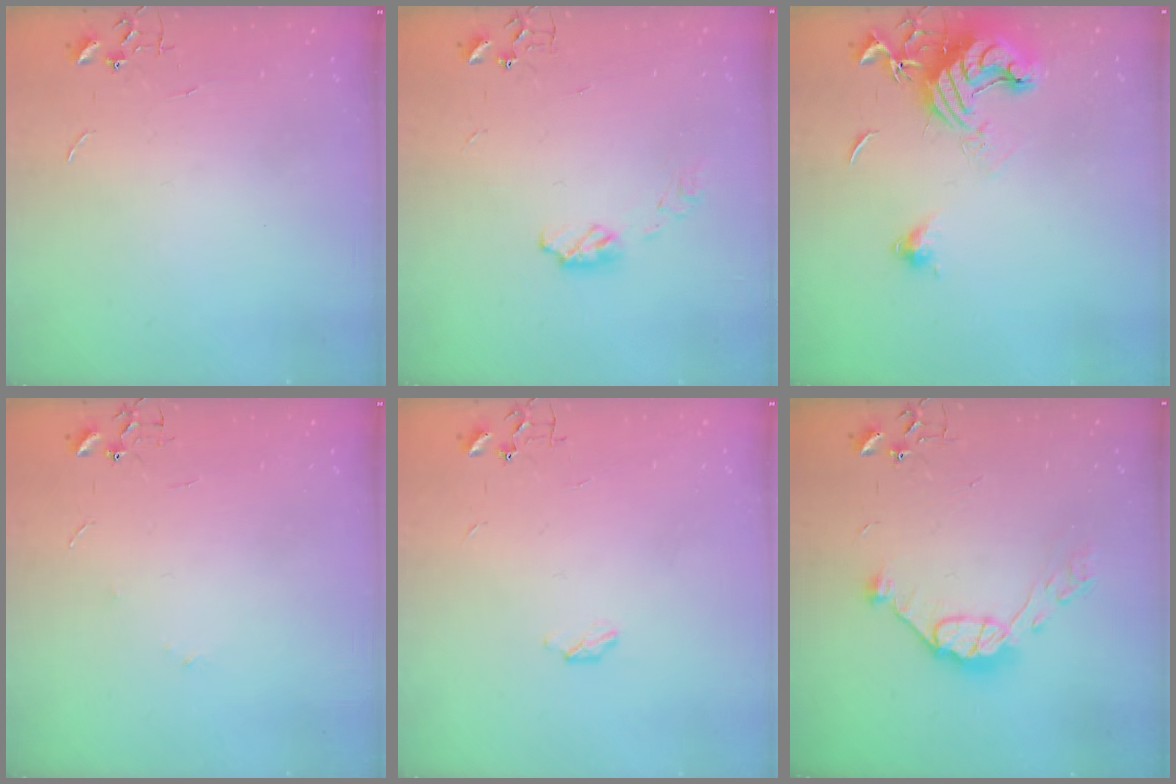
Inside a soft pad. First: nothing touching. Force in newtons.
{"total": 5.0, "press": 4.9, "slide": 0.7}
{"total": 13.8, "press": 13.7, "slide": 1.8}
{"total": 4.1, "press": 4.0, "slide": 0.5}
{"total": 2.9, "press": 2.9, "slide": 0.5}
{"total": 11.7, "press": 11.7, "slide": 1.1}